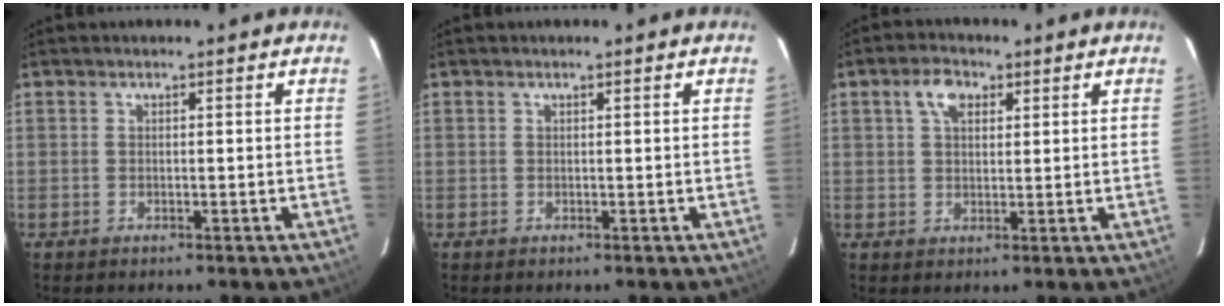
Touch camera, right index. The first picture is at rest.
{"total": 0.0}
{"total": 4.6, "force": [2.0, 2.9, 3.0], "torque": [-0.053, 0.015, 0.036]}